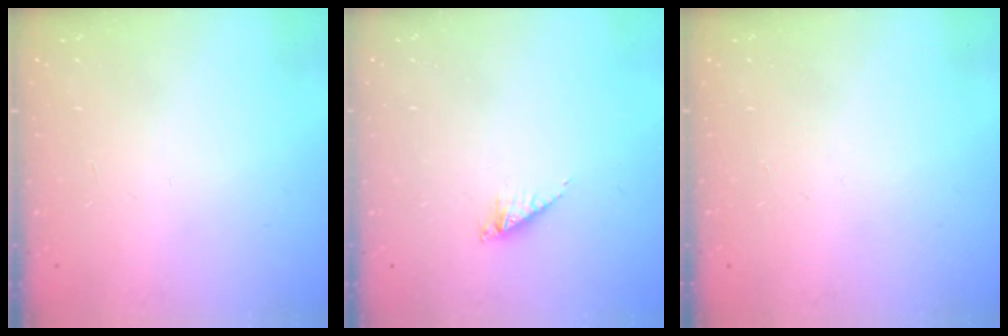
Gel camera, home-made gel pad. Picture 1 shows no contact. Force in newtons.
{"total": 3.8, "press": 3.8, "slide": 0.5}
{"total": 0.0}